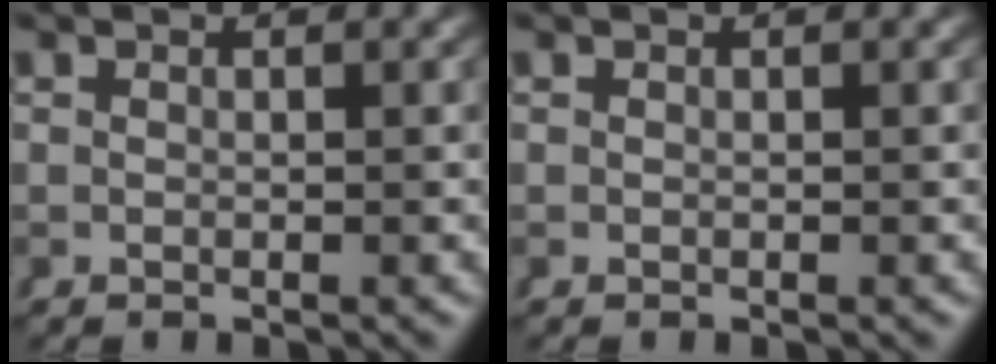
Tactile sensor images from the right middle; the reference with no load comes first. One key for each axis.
{"total": 0.0}